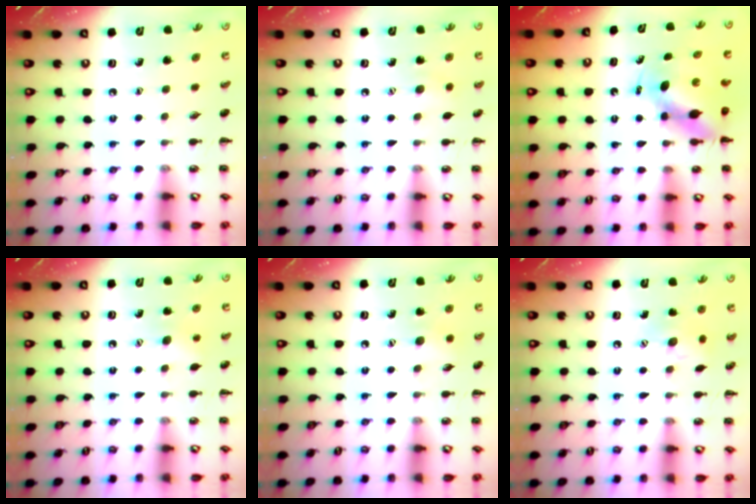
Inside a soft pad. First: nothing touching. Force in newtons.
{"total": 5.4, "press": 5.3, "slide": 0.9}
{"total": 7.9, "press": 7.8, "slide": 0.8}
{"total": 7.5, "press": 7.3, "slide": 1.6}
{"total": 5.5, "press": 5.4, "slide": 1.1}
{"total": 8.7, "press": 8.6, "slide": 1.1}